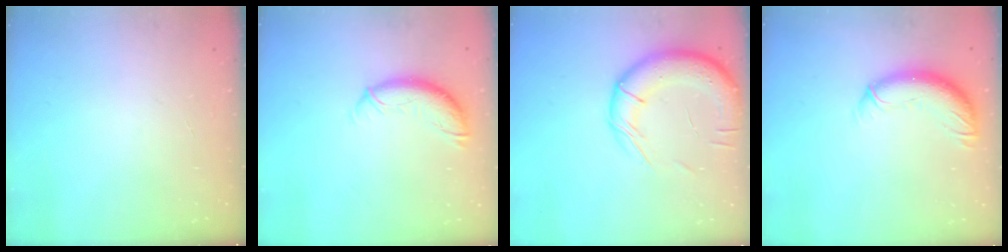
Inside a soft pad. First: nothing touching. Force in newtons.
{"total": 10.3, "press": 10.3, "slide": 0.8}
{"total": 15.7, "press": 15.3, "slide": 3.2}
{"total": 11.5, "press": 11.2, "slide": 2.6}